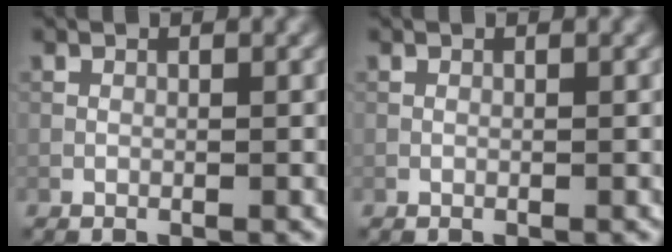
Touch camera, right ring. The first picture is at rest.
{"total": 0.0}